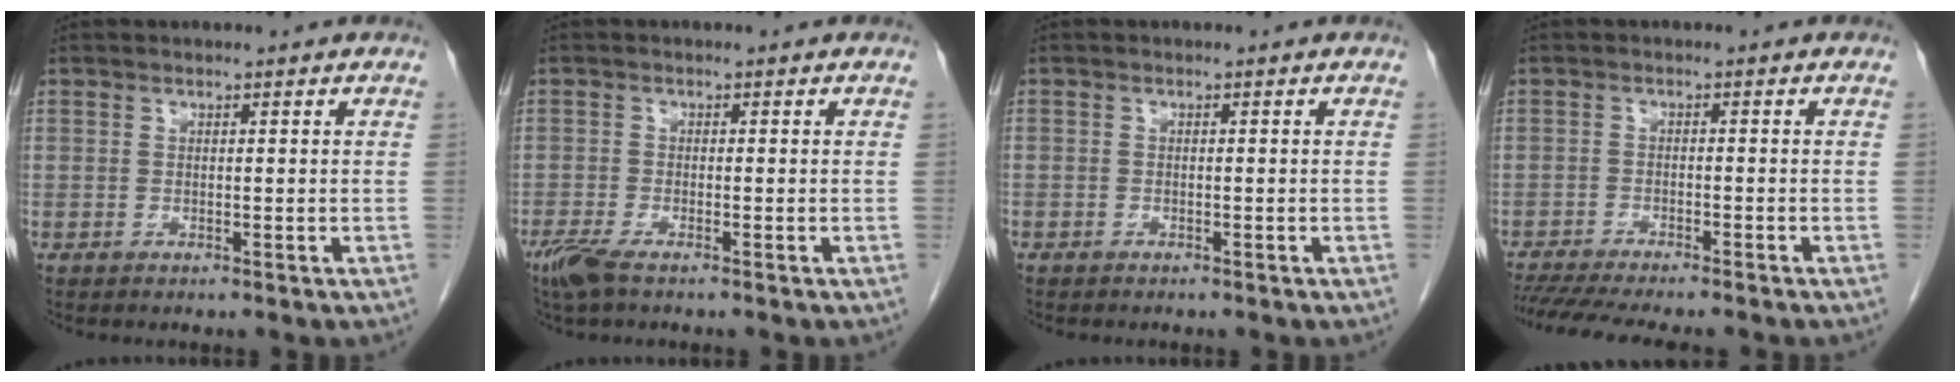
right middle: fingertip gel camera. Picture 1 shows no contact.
{"total": 3.5, "force": [-2.5, 0.7, 2.3], "torque": [-0.053, -0.008, -0.049]}
{"total": 0.7, "force": [-0.6, 0.4, 0.1], "torque": [-0.009, 0.002, -0.011]}
{"total": 11.8, "force": [-10.3, 1.3, 5.6], "torque": [-0.080, -0.010, -0.150]}